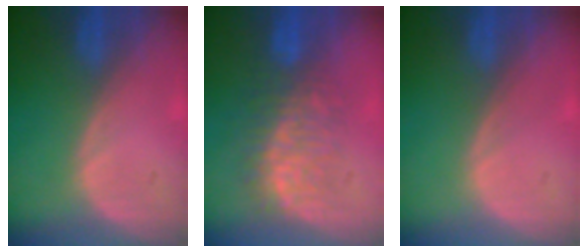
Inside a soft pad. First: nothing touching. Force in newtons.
{"total": 7.6, "press": 7.5, "slide": 1.2}
{"total": 0.0}